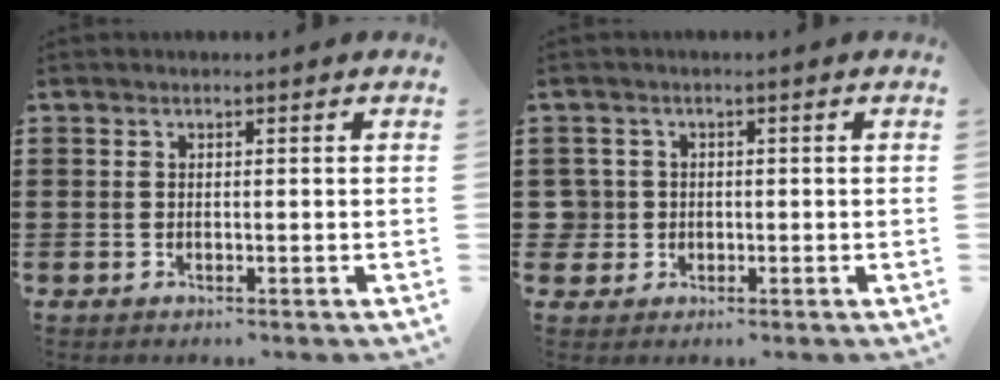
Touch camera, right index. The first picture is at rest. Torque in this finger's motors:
{"motor_torque": [1.14, 0.99, -0.01, -0.03]}